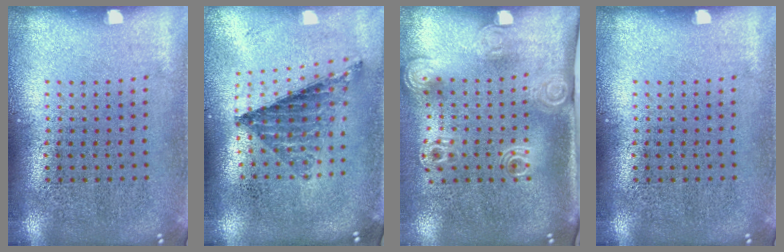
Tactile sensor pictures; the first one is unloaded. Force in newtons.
{"total": 0.8, "press": 0.8, "slide": 0.1}
{"total": 2.1, "press": 1.5, "slide": 1.5}
{"total": 0.0}